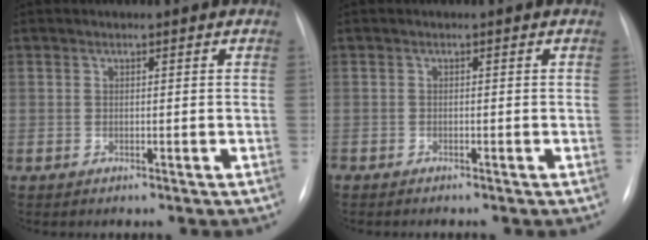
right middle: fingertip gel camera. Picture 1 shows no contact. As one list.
[{"total": 0.9, "force": [-0.9, 0.1, 0.3], "torque": [-0.007, -0.002, -0.014]}]